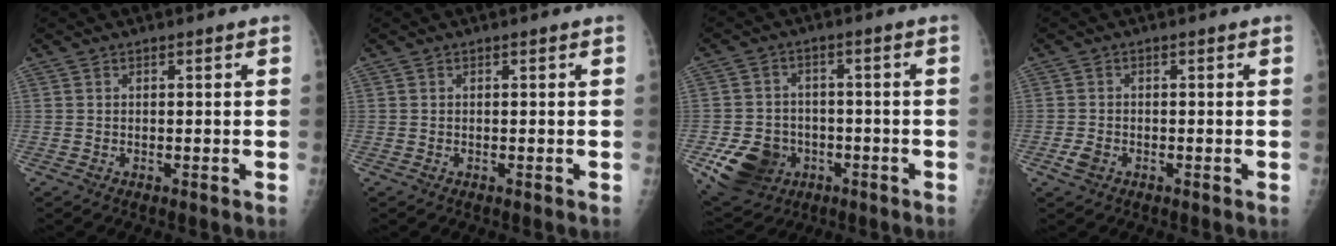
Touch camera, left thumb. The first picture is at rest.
{"total": 0.0}
{"total": 11.4, "force": [-4.0, 9.3, 5.1], "torque": [-0.076, 0.015, -0.055]}
{"total": 2.3, "force": [-1.0, 1.6, 1.3], "torque": [-0.026, 0.002, -0.018]}